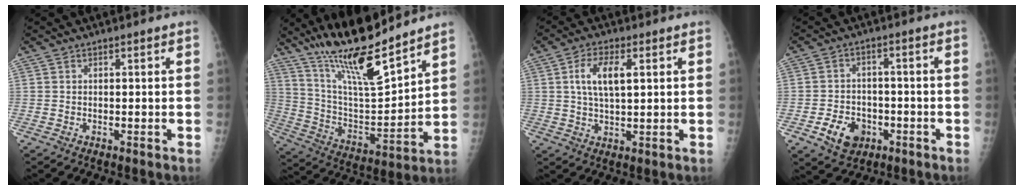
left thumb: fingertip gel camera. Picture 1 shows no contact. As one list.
[{"total": 19.8, "force": [15.4, 3.4, 12.1], "torque": [-0.187, -0.079, 0.282]}, {"total": 7.3, "force": [2.0, 3.2, 6.2], "torque": [-0.120, -0.001, 0.038]}, {"total": 7.5, "force": [-3.3, 5.7, 3.5], "torque": [-0.038, 0.020, -0.050]}]